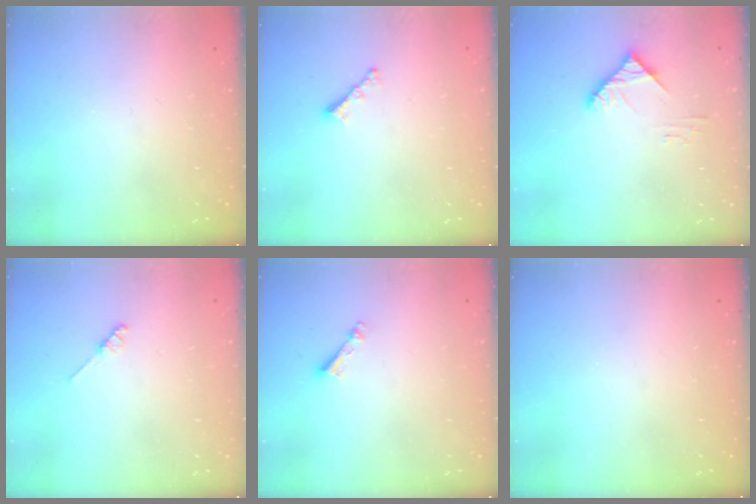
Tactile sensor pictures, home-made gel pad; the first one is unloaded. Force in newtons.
{"total": 2.2, "press": 2.2, "slide": 0.5}
{"total": 5.6, "press": 5.6, "slide": 0.6}
{"total": 2.0, "press": 1.9, "slide": 0.3}
{"total": 3.4, "press": 3.4, "slide": 0.4}
{"total": 0.0}